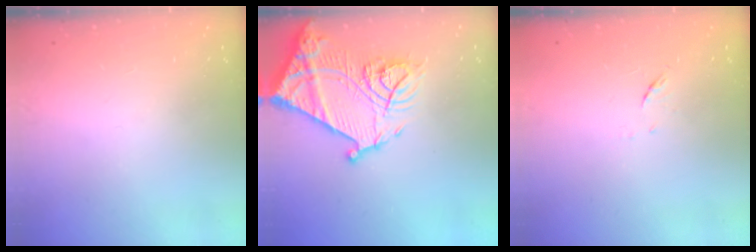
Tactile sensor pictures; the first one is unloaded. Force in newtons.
{"total": 22.6, "press": 22.5, "slide": 2.0}
{"total": 4.8, "press": 4.7, "slide": 1.0}